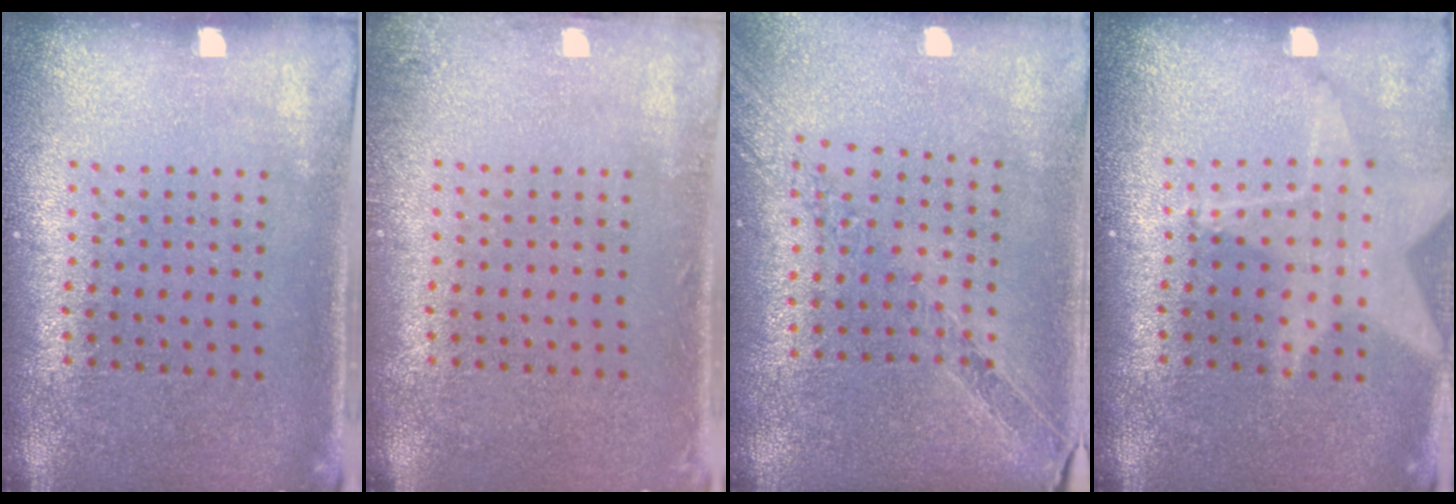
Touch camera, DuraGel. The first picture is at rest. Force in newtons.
{"total": 1.1, "press": 1.1, "slide": 0.1}
{"total": 1.1, "press": 1.1, "slide": 0.1}
{"total": 1.8, "press": 1.5, "slide": 1.1}